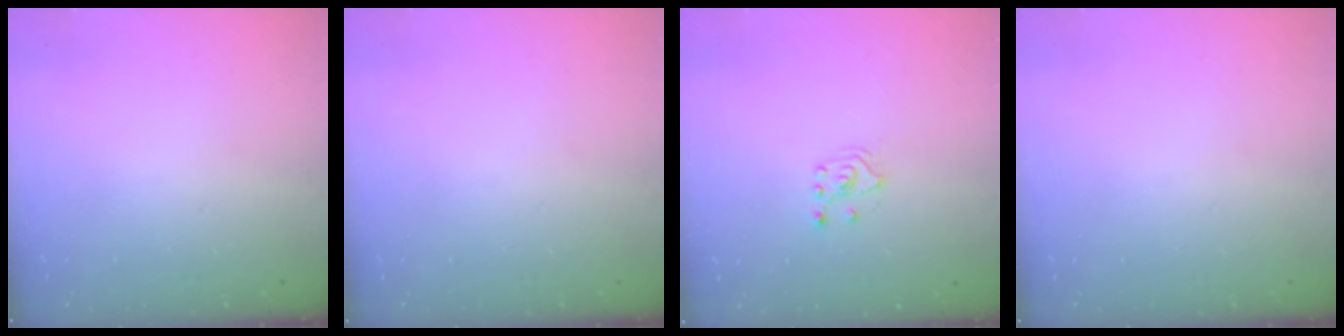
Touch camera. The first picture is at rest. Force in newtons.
{"total": 0.0}
{"total": 2.6, "press": 2.4, "slide": 0.8}
{"total": 0.0}